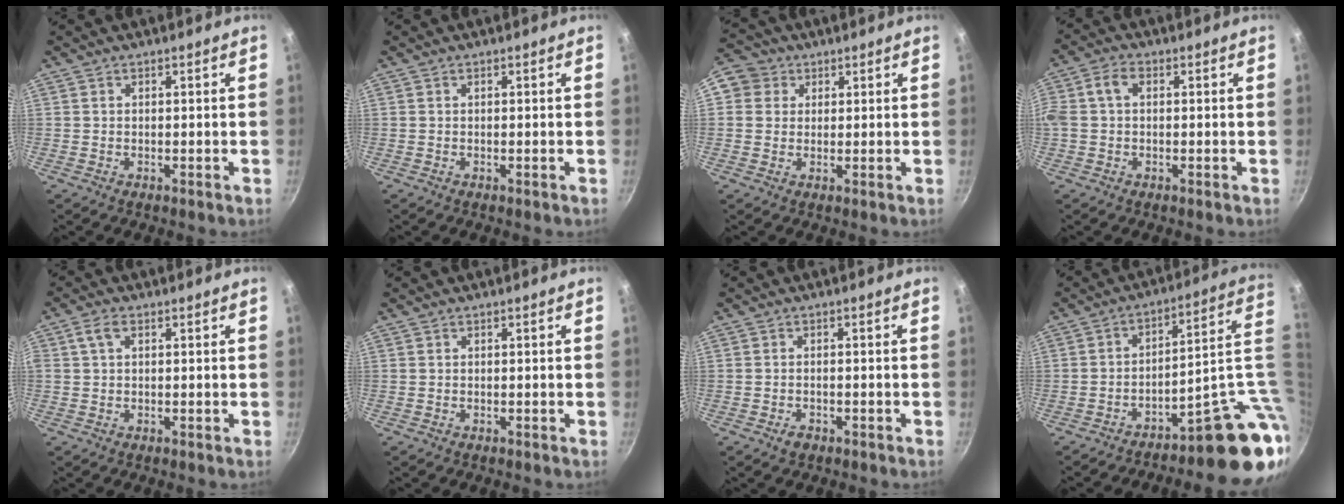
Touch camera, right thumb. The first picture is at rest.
{"total": 0.0}
{"total": 6.6, "force": [2.1, 6.0, 2.0], "torque": [-0.006, 0.007, 0.023]}
{"total": 5.9, "force": [0.7, 4.0, 4.3], "torque": [-0.093, 0.019, 0.003]}
{"total": 2.9, "force": [0.9, 1.7, 2.2], "torque": [-0.042, 0.008, 0.015]}
{"total": 0.0}
{"total": 1.7, "force": [-1.1, 1.0, 0.8], "torque": [-0.017, 0.009, -0.015]}
{"total": 18.6, "force": [-5.8, 6.2, 16.6], "torque": [-0.153, 0.039, -0.078]}